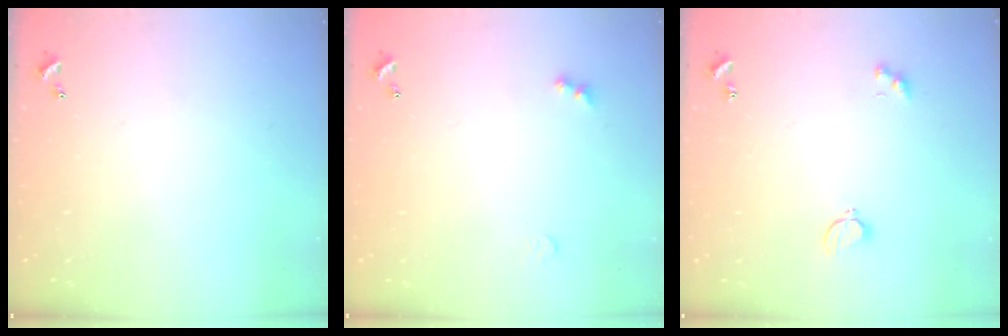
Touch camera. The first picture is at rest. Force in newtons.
{"total": 4.7, "press": 4.7, "slide": 0.6}
{"total": 1.8, "press": 1.7, "slide": 0.5}